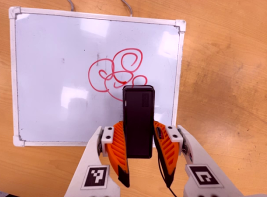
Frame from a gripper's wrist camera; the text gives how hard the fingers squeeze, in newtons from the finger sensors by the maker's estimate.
{"total": 4.5, "left": 3.0, "right": 5.9}